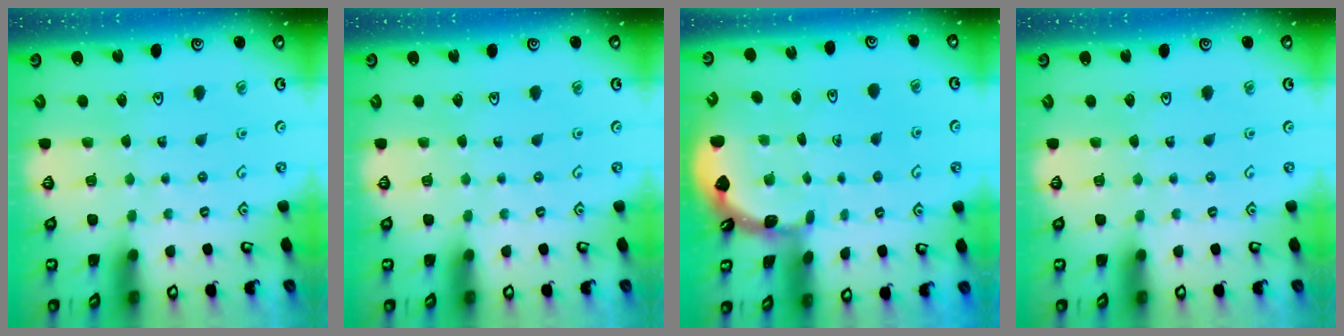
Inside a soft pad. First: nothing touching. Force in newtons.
{"total": 0.0}
{"total": 1.7, "press": 1.7, "slide": 0.1}
{"total": 0.0}